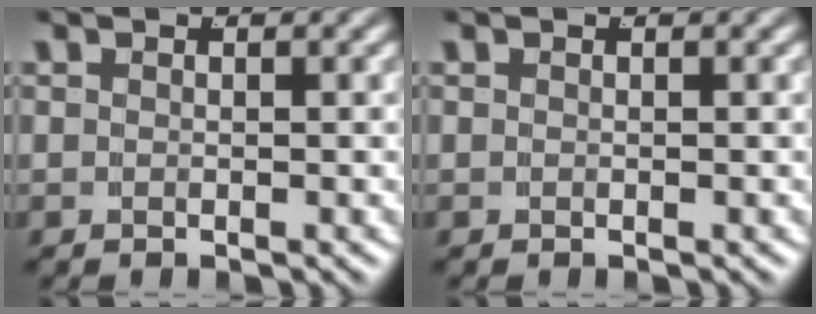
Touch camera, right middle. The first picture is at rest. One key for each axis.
{"total": 0.0}